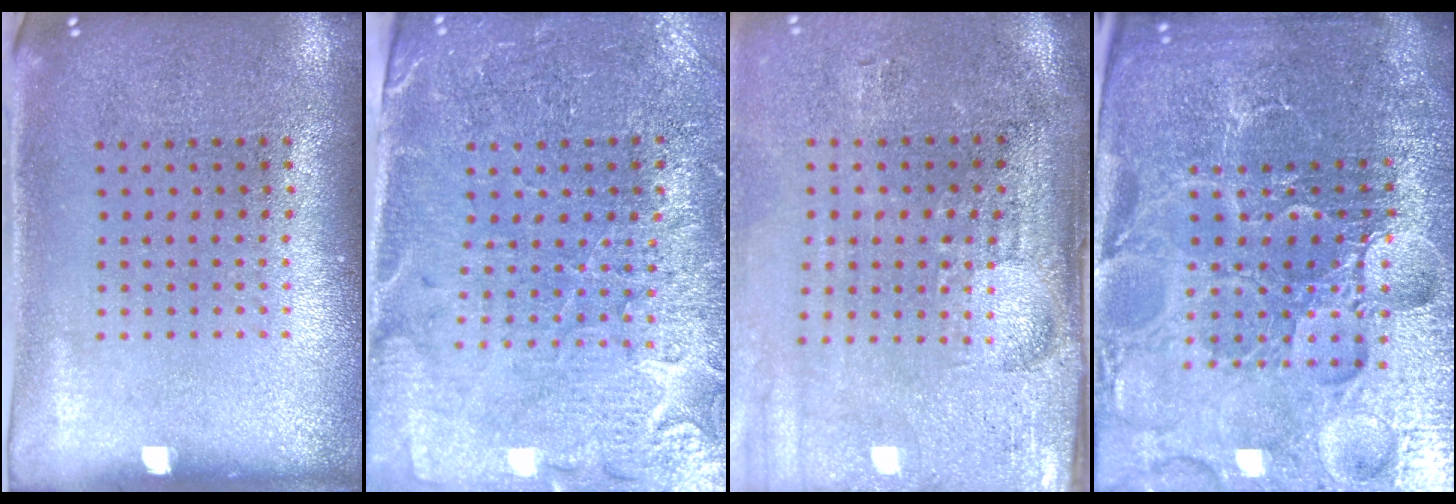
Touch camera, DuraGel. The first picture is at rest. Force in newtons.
{"total": 3.3, "press": 3.2, "slide": 0.9}
{"total": 4.7, "press": 3.9, "slide": 2.6}
{"total": 6.6, "press": 5.9, "slide": 3.1}